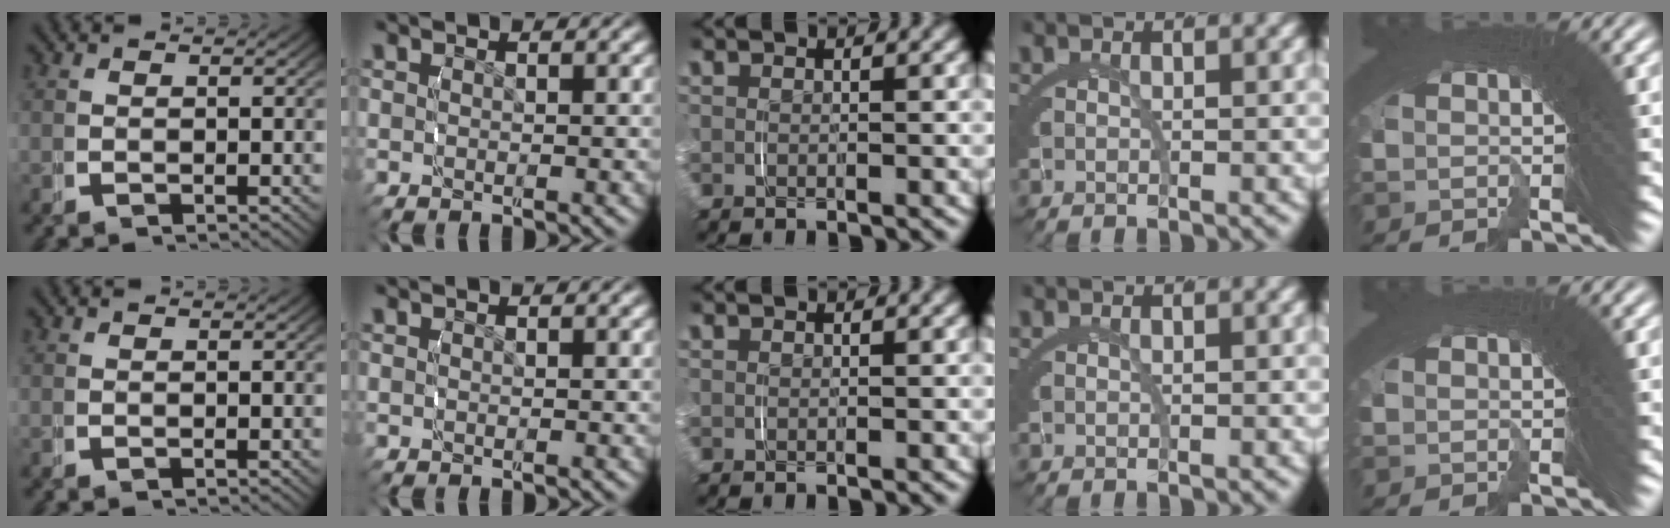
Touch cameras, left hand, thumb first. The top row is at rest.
{}